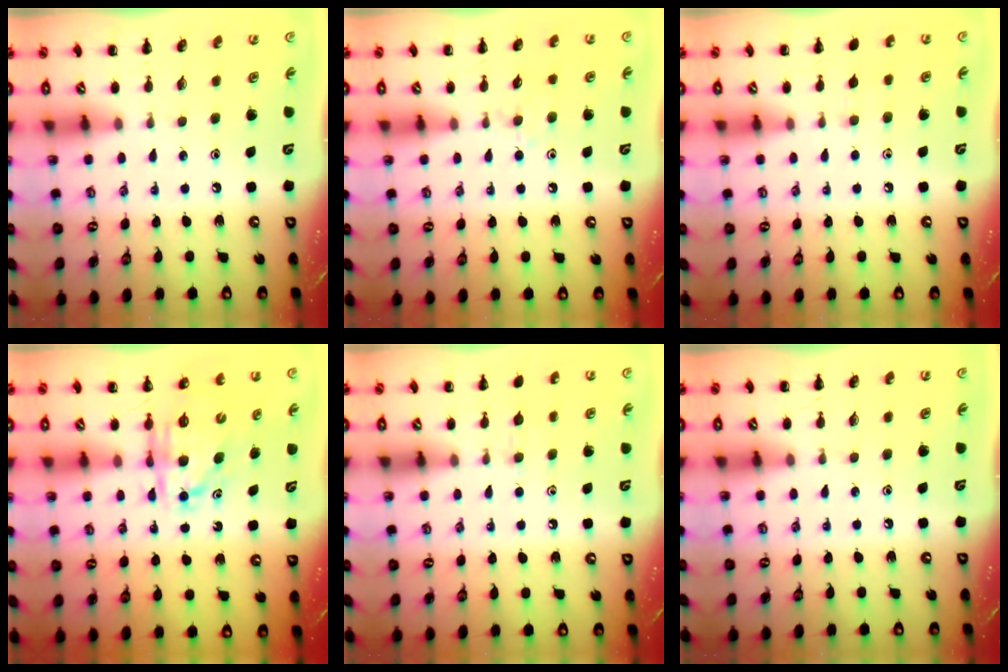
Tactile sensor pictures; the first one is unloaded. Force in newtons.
{"total": 6.1, "press": 5.8, "slide": 1.7}
{"total": 4.4, "press": 4.2, "slide": 1.1}
{"total": 6.7, "press": 6.6, "slide": 1.0}
{"total": 5.0, "press": 4.7, "slide": 1.7}
{"total": 0.0}